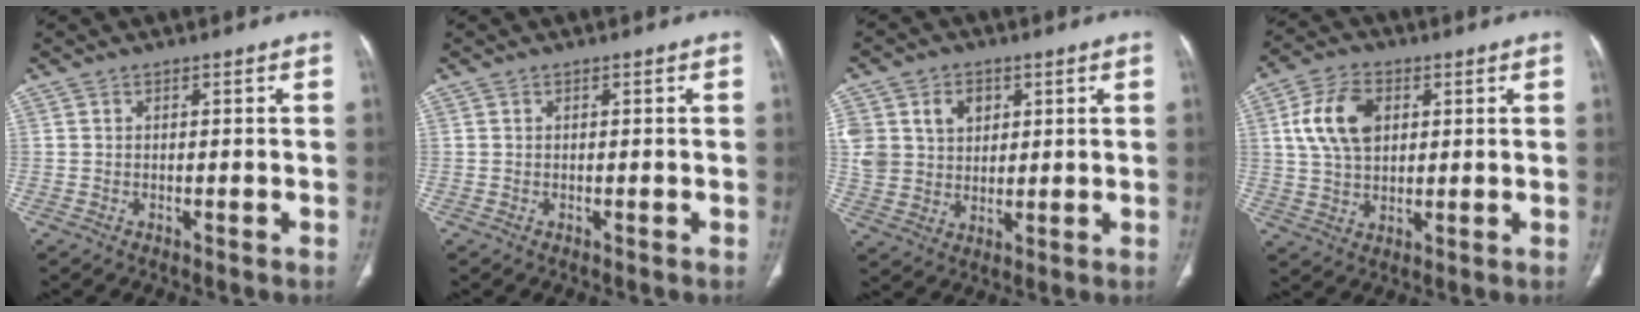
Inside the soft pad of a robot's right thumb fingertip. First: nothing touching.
{"total": 0.0}
{"total": 11.0, "force": [3.6, 8.9, 5.4], "torque": [-0.086, -0.005, 0.077]}
{"total": 10.8, "force": [2.8, 7.1, 7.6], "torque": [-0.134, 0.002, 0.053]}